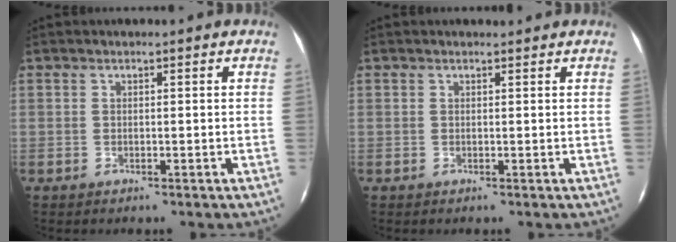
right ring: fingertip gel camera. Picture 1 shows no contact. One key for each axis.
{"total": 0.8, "fx": 0.7, "fy": 0.3, "fz": 0.2, "tx": -0.006, "ty": 0.005, "tz": 0.010}